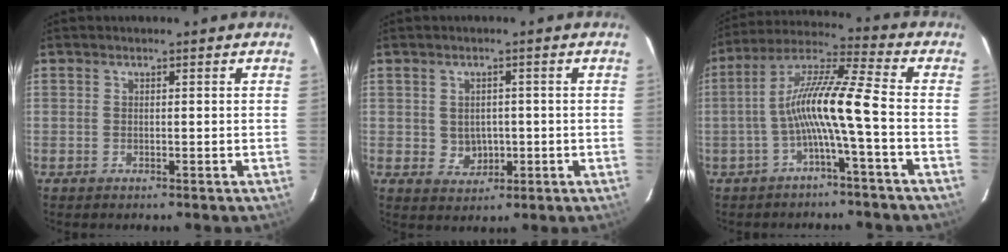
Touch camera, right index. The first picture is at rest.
{"total": 4.0, "force": [-0.2, 3.7, 1.4], "torque": [-0.027, 0.005, 0.011]}
{"total": 10.6, "force": [-3.1, -0.4, 10.1], "torque": [-0.207, 0.019, -0.060]}